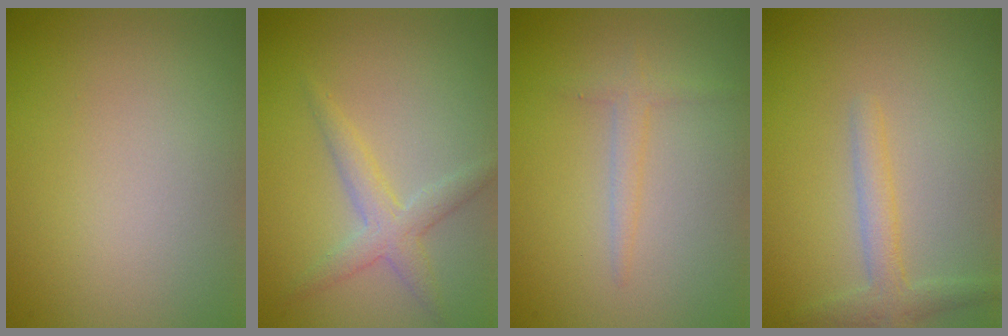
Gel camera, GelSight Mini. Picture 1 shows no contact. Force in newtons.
{"total": 2.7, "press": 2.7, "slide": 0.1}
{"total": 1.5, "press": 1.5, "slide": 0.1}
{"total": 2.3, "press": 2.3, "slide": 0.1}